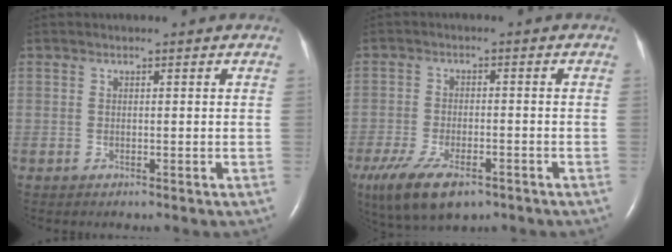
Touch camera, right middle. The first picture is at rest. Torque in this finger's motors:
{"motor_torque": [0.53, -0.31, 0.17, 0.10]}